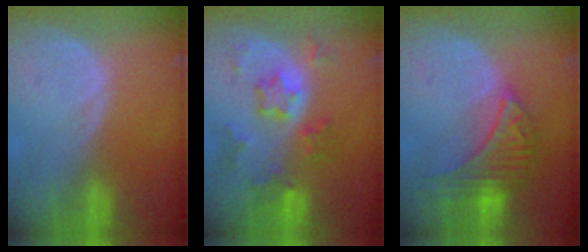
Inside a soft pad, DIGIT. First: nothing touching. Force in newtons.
{"total": 7.4, "press": 6.6, "slide": 3.4}
{"total": 7.7, "press": 7.7, "slide": 0.3}